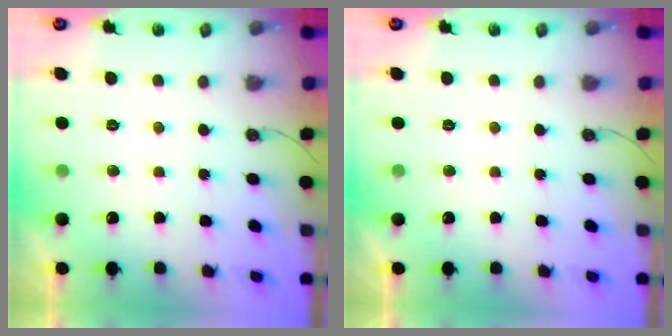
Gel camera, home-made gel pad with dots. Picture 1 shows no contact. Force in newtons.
{"total": 0.0}